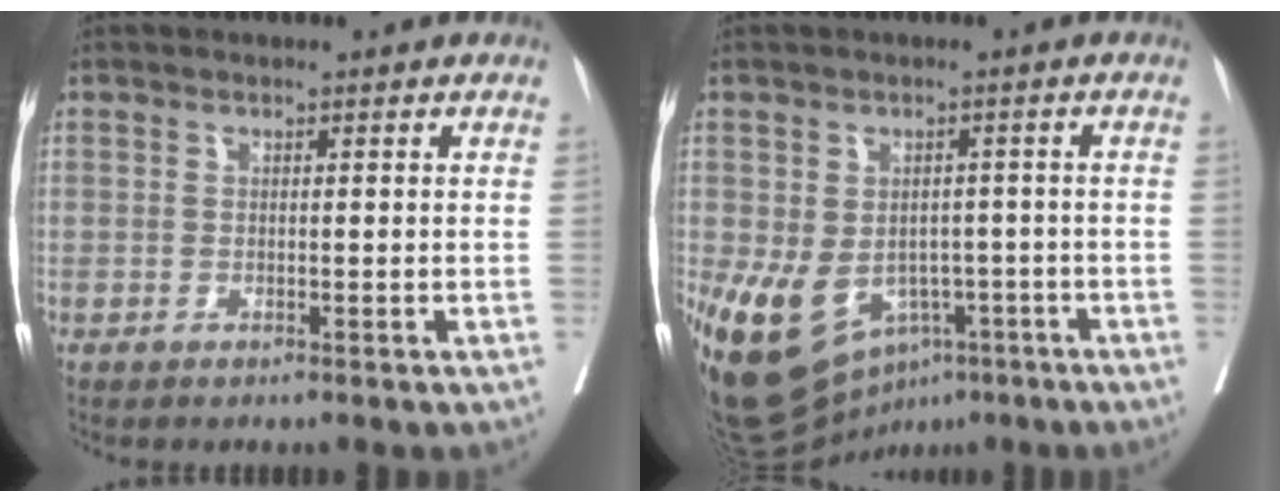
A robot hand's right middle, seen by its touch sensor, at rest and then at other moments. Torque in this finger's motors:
{"motor_torque": [1.23, -0.80, 1.06, 0.21]}